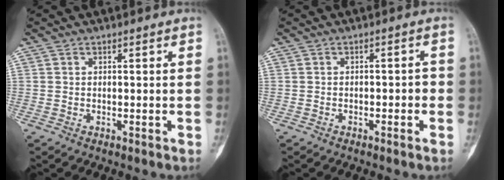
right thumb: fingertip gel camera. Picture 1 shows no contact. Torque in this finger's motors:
{"motor_torque": [-0.38, -0.09, -0.26, -0.08, 0.00]}